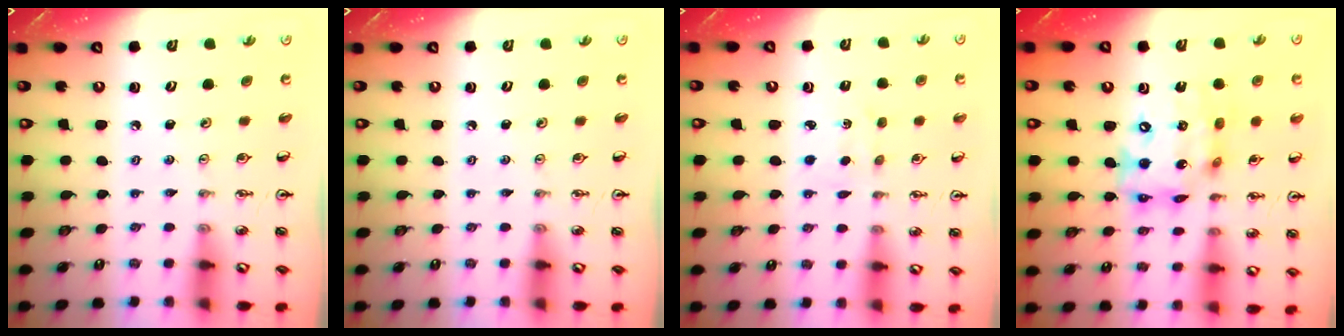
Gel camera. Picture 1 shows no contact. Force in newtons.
{"total": 0.0}
{"total": 2.7, "press": 2.7, "slide": 0.4}
{"total": 15.3, "press": 15.2, "slide": 2.0}